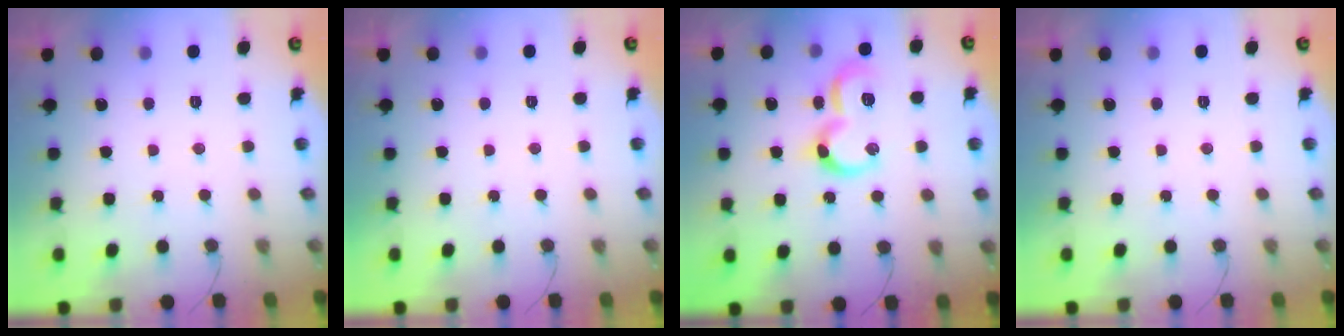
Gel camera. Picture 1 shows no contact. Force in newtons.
{"total": 1.7, "press": 1.7, "slide": 0.0}
{"total": 12.6, "press": 12.6, "slide": 1.2}
{"total": 2.0, "press": 2.0, "slide": 0.1}